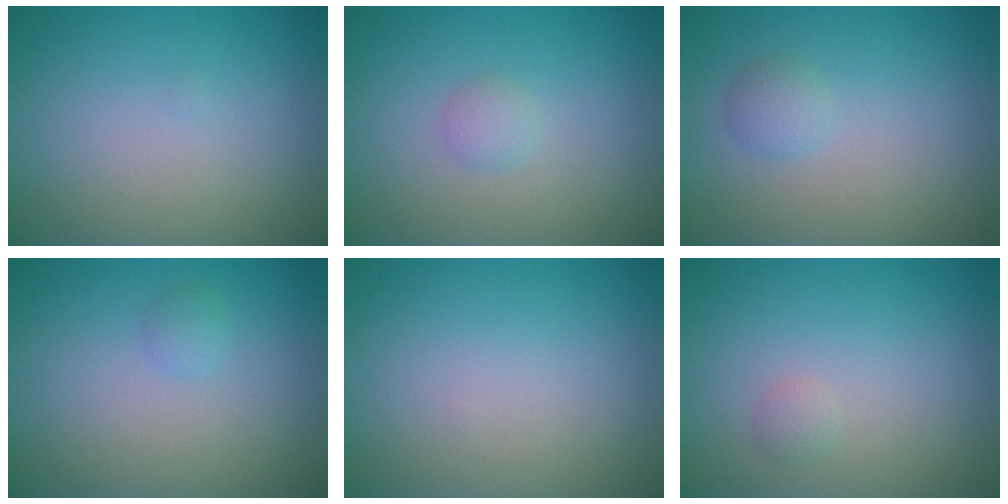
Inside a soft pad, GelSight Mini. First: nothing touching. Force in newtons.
{"total": 1.0, "press": 1.0, "slide": 0.0}
{"total": 1.3, "press": 1.3, "slide": 0.0}
{"total": 0.8, "press": 0.8, "slide": 0.0}
{"total": 0.0}
{"total": 0.7, "press": 0.7, "slide": 0.0}